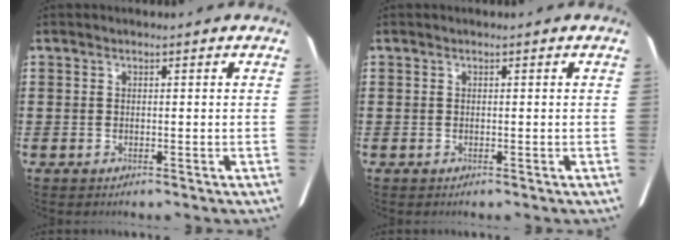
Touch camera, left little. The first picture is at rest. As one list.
[{"total": 0.0}]